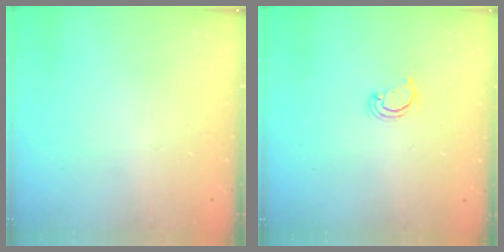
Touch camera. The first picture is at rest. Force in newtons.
{"total": 2.6, "press": 2.6, "slide": 0.3}